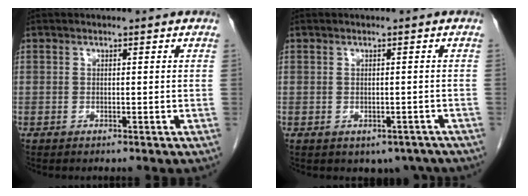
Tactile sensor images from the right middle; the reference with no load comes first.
{"total": 3.0, "force": [-2.0, 2.0, 1.0], "torque": [-0.002, 0.004, -0.019]}